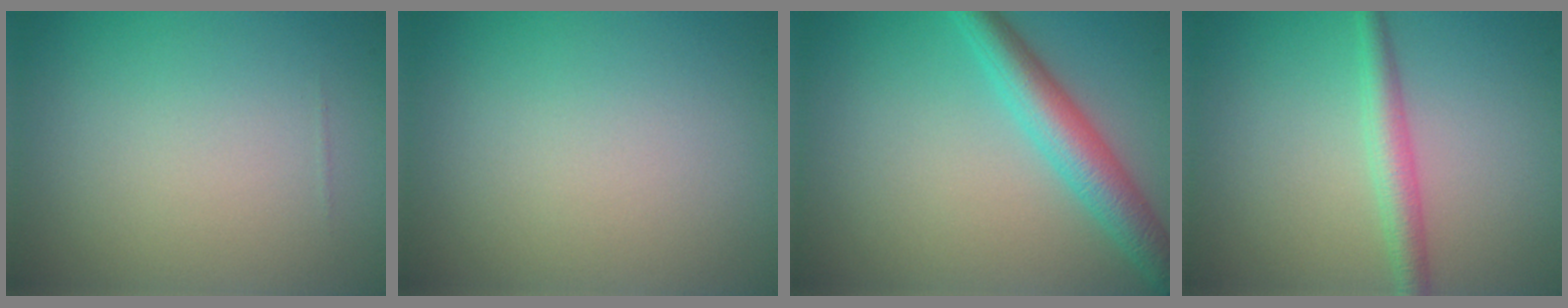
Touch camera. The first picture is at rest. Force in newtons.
{"total": 0.0}
{"total": 4.4, "press": 4.4, "slide": 0.1}
{"total": 2.6, "press": 2.6, "slide": 0.1}